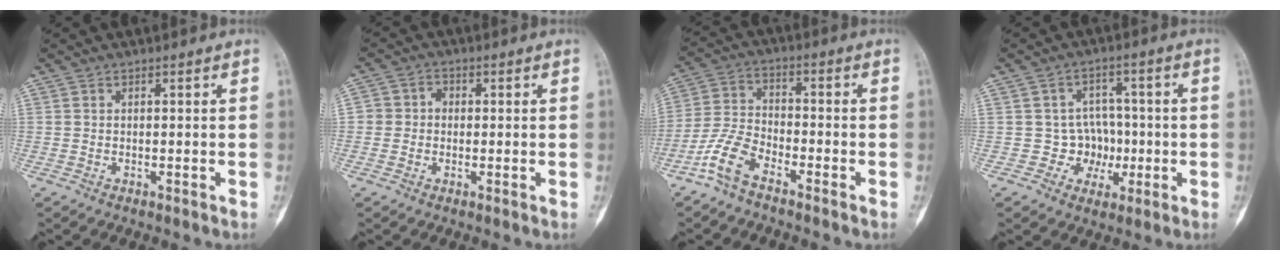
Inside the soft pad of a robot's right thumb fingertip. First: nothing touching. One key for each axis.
{"total": 3.8, "fx": 0.0, "fy": 3.5, "fz": 1.5, "tx": -0.006, "ty": 0.015, "tz": -0.006}
{"total": 7.4, "fx": -5.1, "fy": 3.1, "fz": 4.3, "tx": -0.099, "ty": 0.029, "tz": -0.113}
{"total": 6.3, "fx": -1.1, "fy": 6.0, "fz": 1.8, "tx": 0.027, "ty": 0.023, "tz": -0.017}